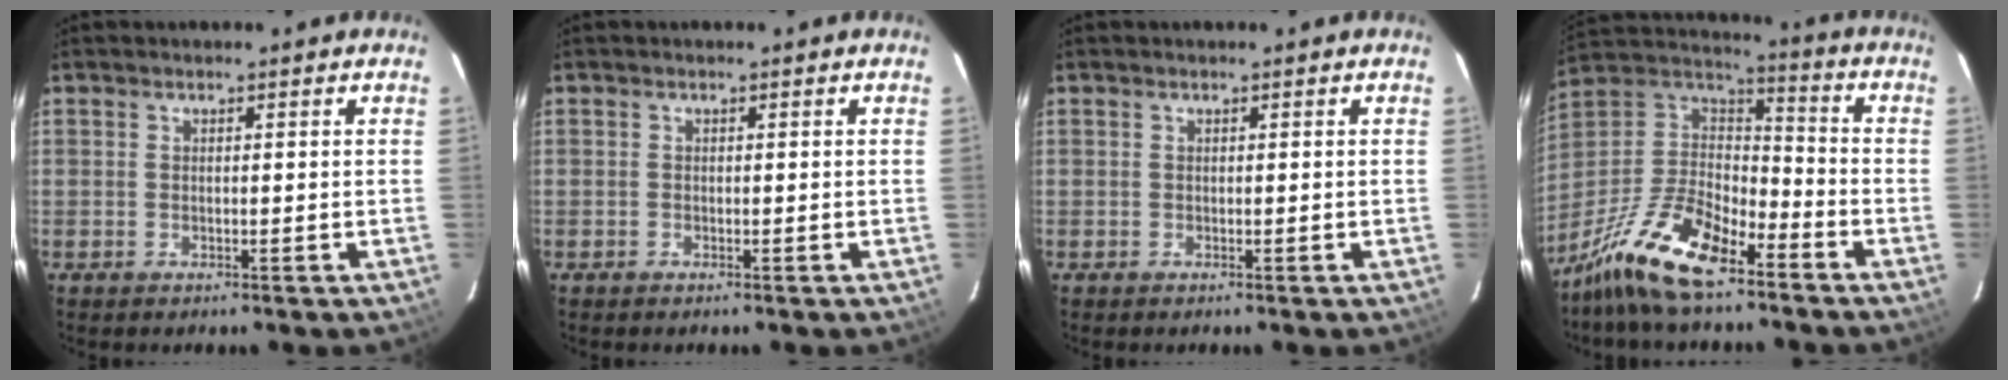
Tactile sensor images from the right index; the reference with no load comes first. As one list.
[{"total": 0.0}, {"total": 0.0}, {"total": 17.8, "force": [-12.7, 6.3, 10.9], "torque": [-0.234, 0.000, -0.240]}]